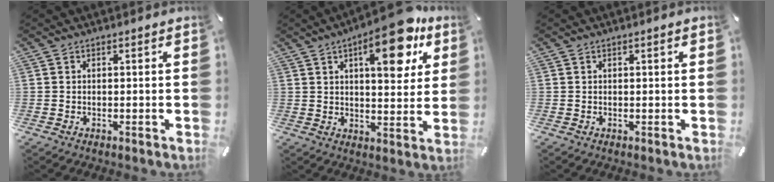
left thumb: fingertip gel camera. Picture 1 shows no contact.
{"total": 15.7, "force": [8.2, 6.4, 11.8], "torque": [-0.158, -0.036, 0.129]}
{"total": 0.6, "force": [0.2, 0.0, 0.6], "torque": [-0.010, 0.000, 0.002]}